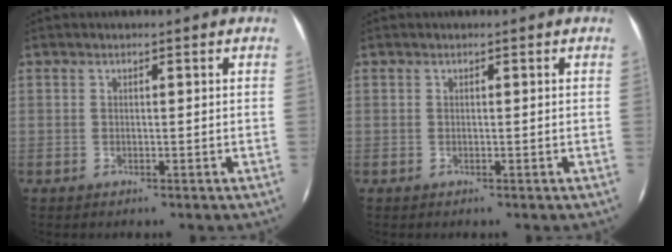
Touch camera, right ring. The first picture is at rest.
{"total": 0.0}